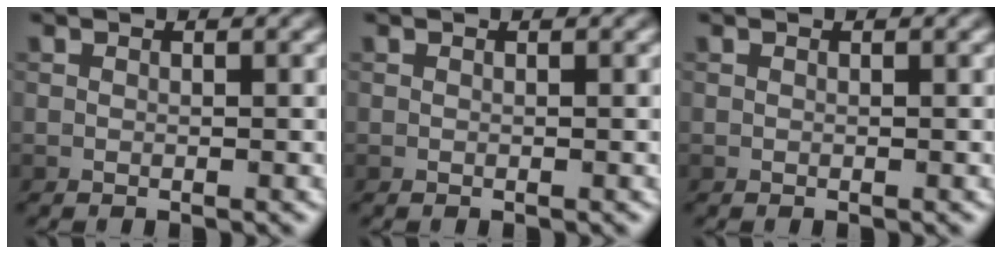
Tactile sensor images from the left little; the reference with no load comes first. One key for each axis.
{"total": 0.0}
{"total": 0.0}